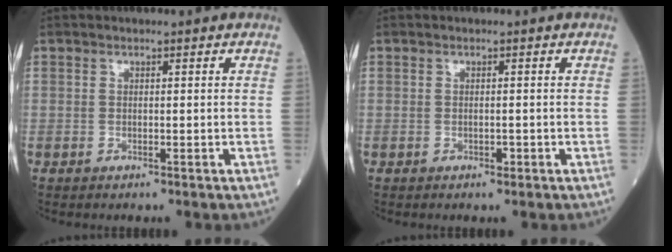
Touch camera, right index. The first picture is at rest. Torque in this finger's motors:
{"motor_torque": [0.20, -0.24, 0.12, 0.03]}